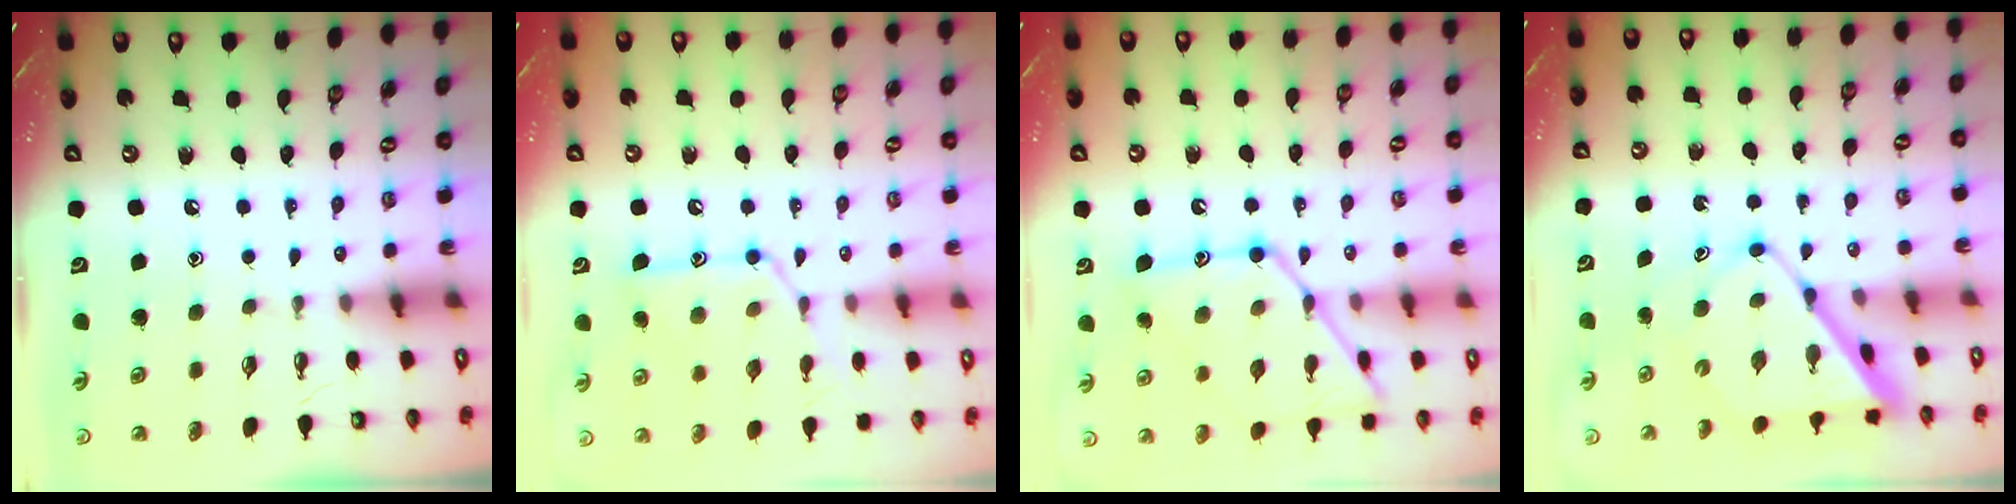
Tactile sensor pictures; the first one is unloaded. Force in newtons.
{"total": 14.1, "press": 14.1, "slide": 1.2}
{"total": 18.0, "press": 17.9, "slide": 1.5}
{"total": 11.8, "press": 11.7, "slide": 1.1}